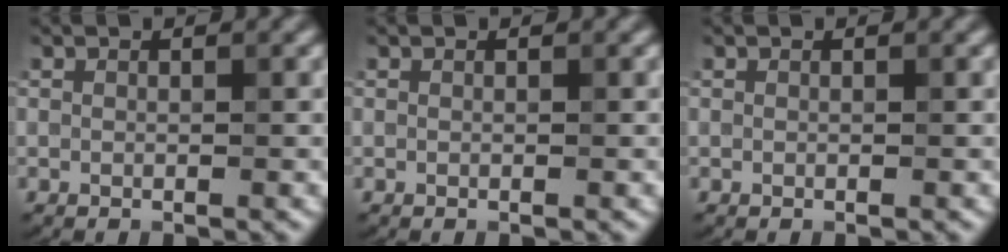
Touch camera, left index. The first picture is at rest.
{"total": 0.0}
{"total": 0.0}